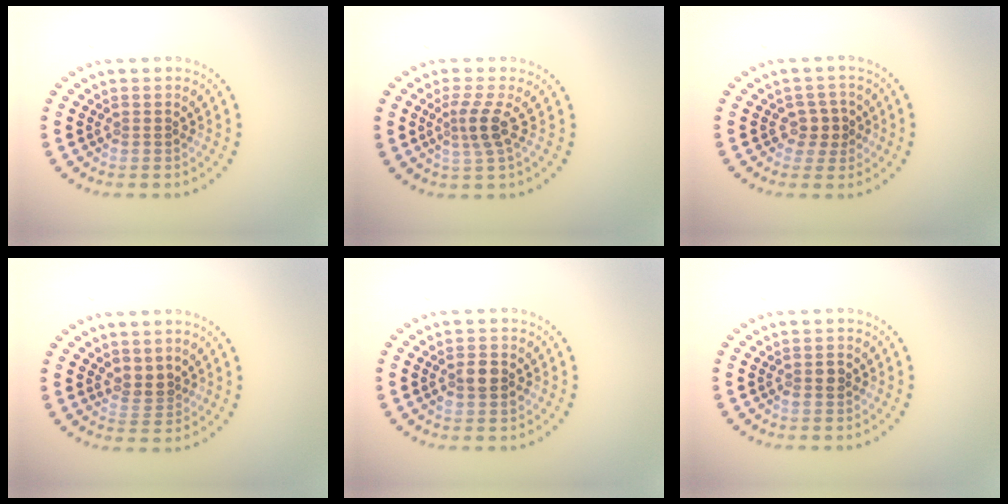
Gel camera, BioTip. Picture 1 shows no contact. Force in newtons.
{"total": 2.4, "press": 1.7, "slide": 1.7}
{"total": 2.1, "press": 1.9, "slide": 1.0}
{"total": 1.9, "press": 1.6, "slide": 1.0}
{"total": 2.5, "press": 2.5, "slide": 0.2}
{"total": 1.1, "press": 1.0, "slide": 0.3}